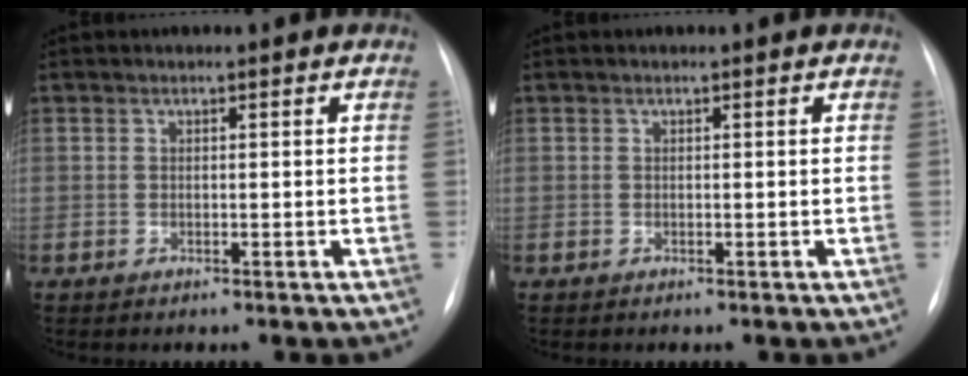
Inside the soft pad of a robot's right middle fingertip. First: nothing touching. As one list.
[{"total": 0.0}]